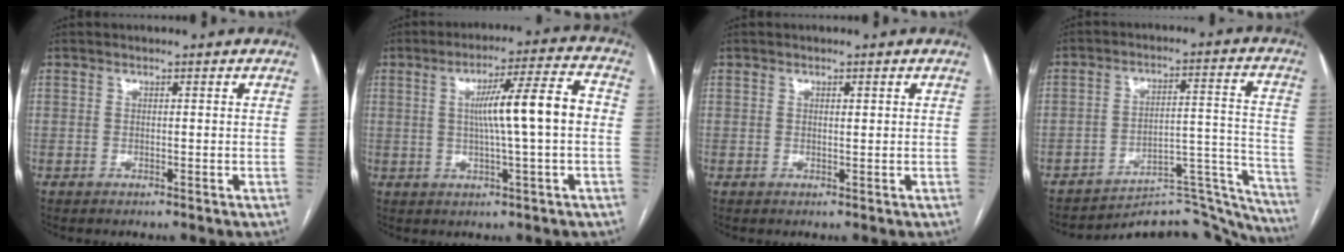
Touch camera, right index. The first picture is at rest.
{"total": 10.3, "force": [0.3, -0.2, 10.3], "torque": [-0.163, 0.014, 0.004]}
{"total": 0.6, "force": [0.3, 0.2, 0.4], "torque": [-0.009, -0.001, 0.004]}
{"total": 20.2, "force": [-19.8, 3.6, 1.7], "torque": [0.011, 0.073, -0.250]}